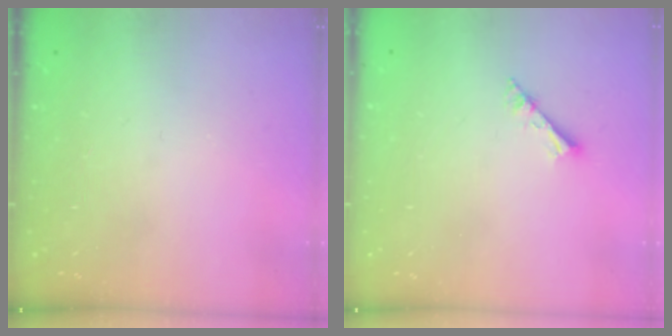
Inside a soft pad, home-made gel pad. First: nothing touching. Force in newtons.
{"total": 2.7, "press": 2.7, "slide": 0.3}